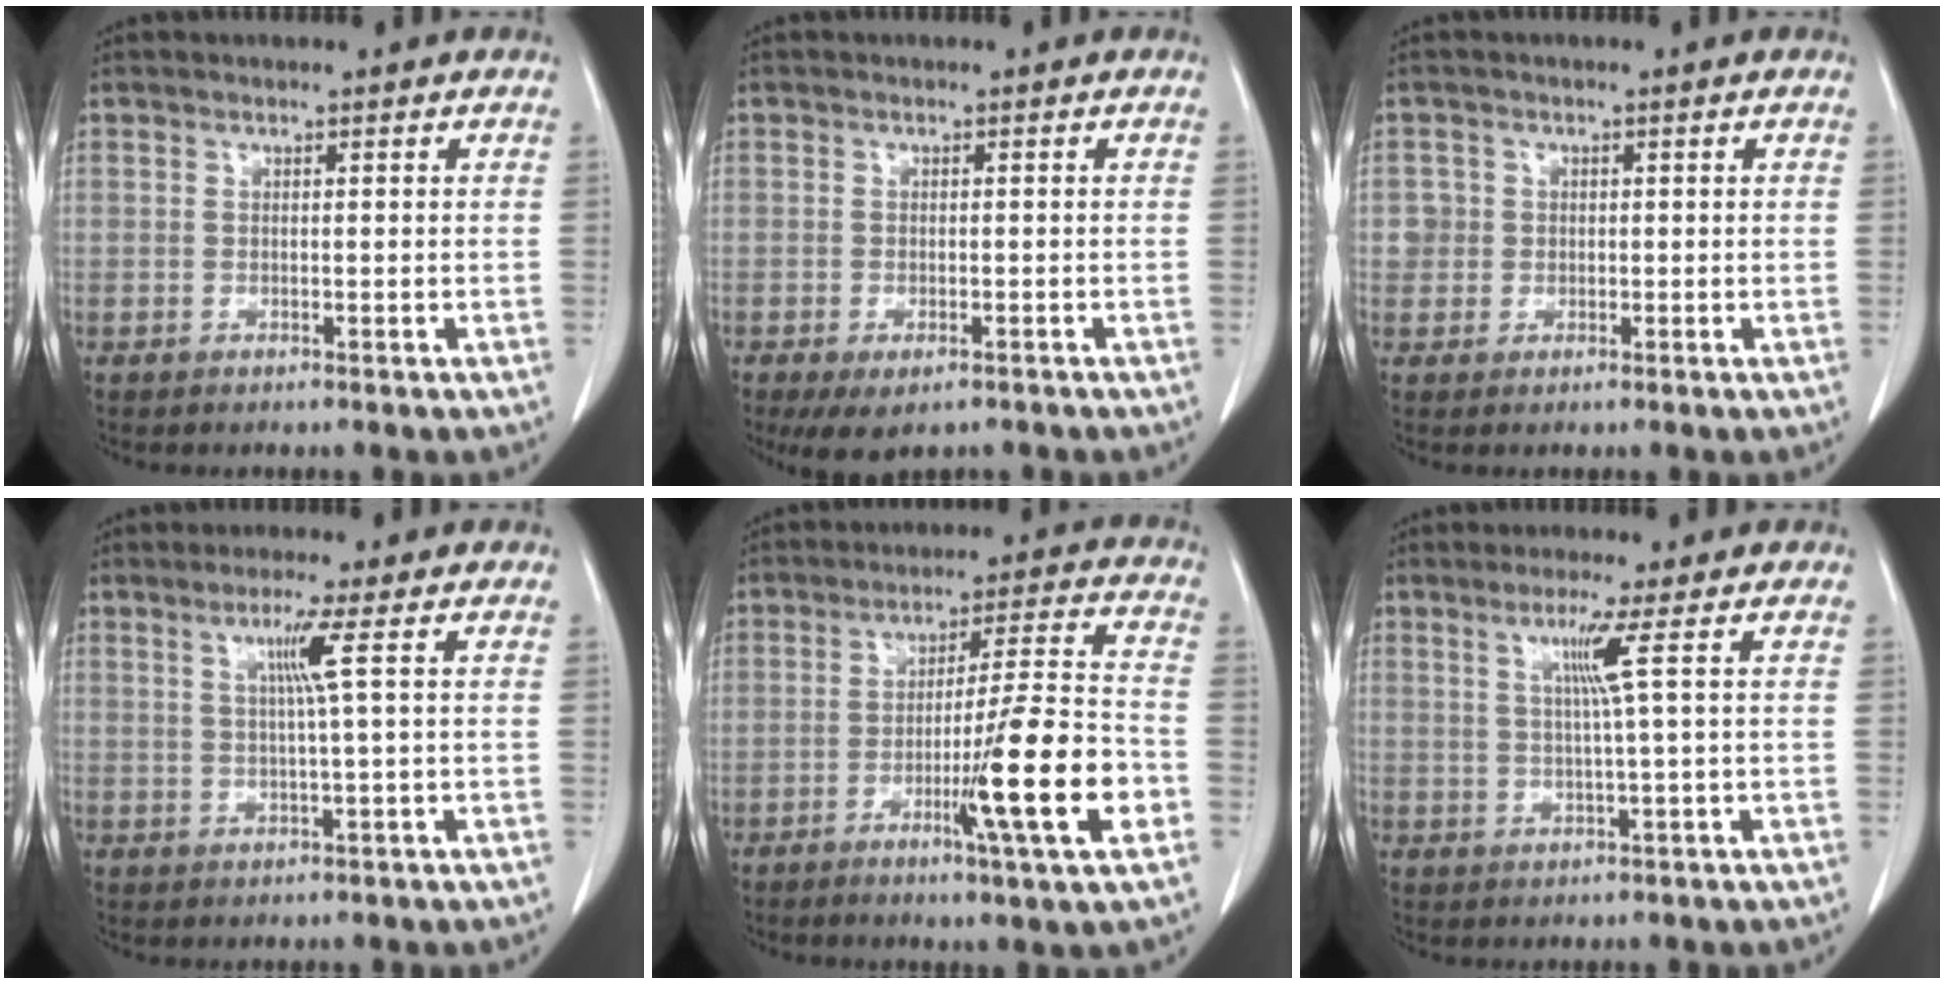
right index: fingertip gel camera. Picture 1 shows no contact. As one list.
[{"total": 5.2, "force": [-3.6, 2.2, 3.1], "torque": [-0.050, -0.010, -0.052]}, {"total": 2.1, "force": [0.1, 2.1, -0.1], "torque": [0.014, 0.006, -0.002]}, {"total": 3.9, "force": [1.1, -1.4, 3.5], "torque": [-0.072, -0.003, 0.024]}, {"total": 14.3, "force": [-4.9, -0.8, 13.4], "torque": [-0.211, -0.012, -0.083]}, {"total": 4.1, "force": [1.3, -1.6, 3.6], "torque": [-0.073, -0.006, 0.028]}]